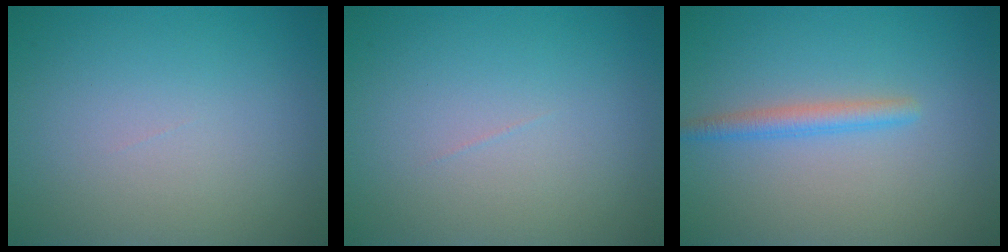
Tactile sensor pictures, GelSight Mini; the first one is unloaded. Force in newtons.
{"total": 0.0}
{"total": 1.9, "press": 1.9, "slide": 0.0}